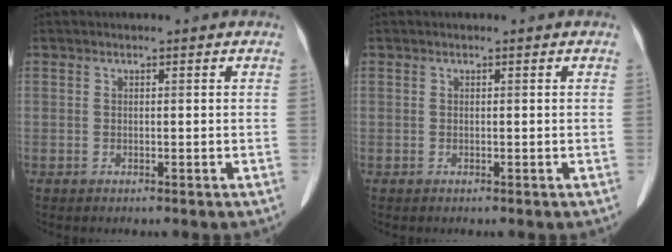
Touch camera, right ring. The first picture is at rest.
{"total": 0.0}